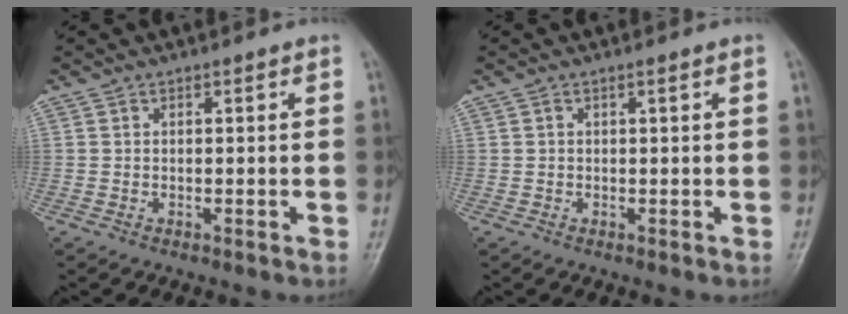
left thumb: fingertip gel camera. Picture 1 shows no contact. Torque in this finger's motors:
{"motor_torque": [-0.52, -0.33, -0.37, -0.16, -0.05]}